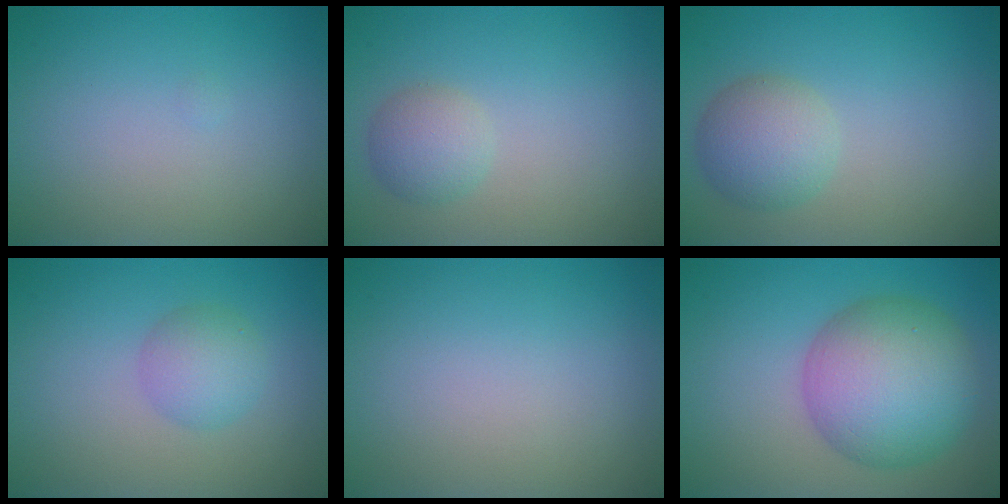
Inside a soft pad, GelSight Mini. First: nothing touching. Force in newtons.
{"total": 2.4, "press": 2.4, "slide": 0.0}
{"total": 3.7, "press": 3.7, "slide": 0.3}
{"total": 2.7, "press": 2.7, "slide": 0.1}
{"total": 0.0}
{"total": 9.2, "press": 9.2, "slide": 0.2}